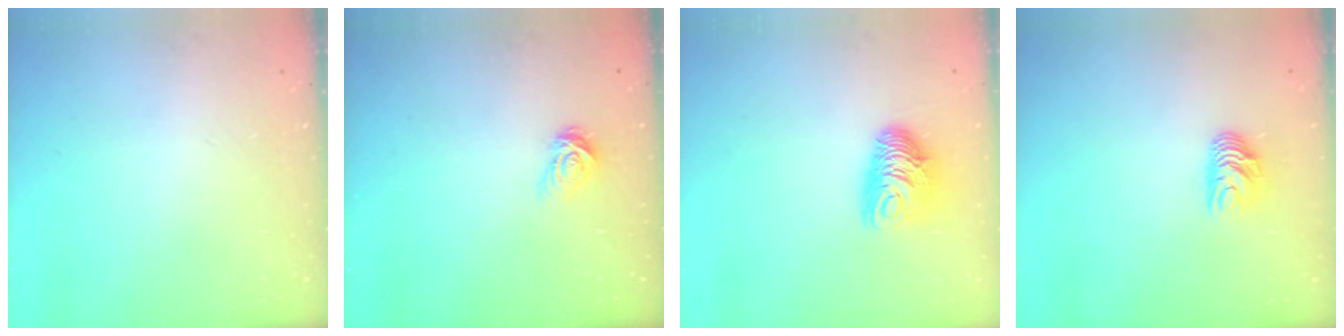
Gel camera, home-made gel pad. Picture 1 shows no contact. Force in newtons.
{"total": 3.8, "press": 3.8, "slide": 0.4}
{"total": 10.0, "press": 10.0, "slide": 0.7}
{"total": 7.5, "press": 7.5, "slide": 0.5}